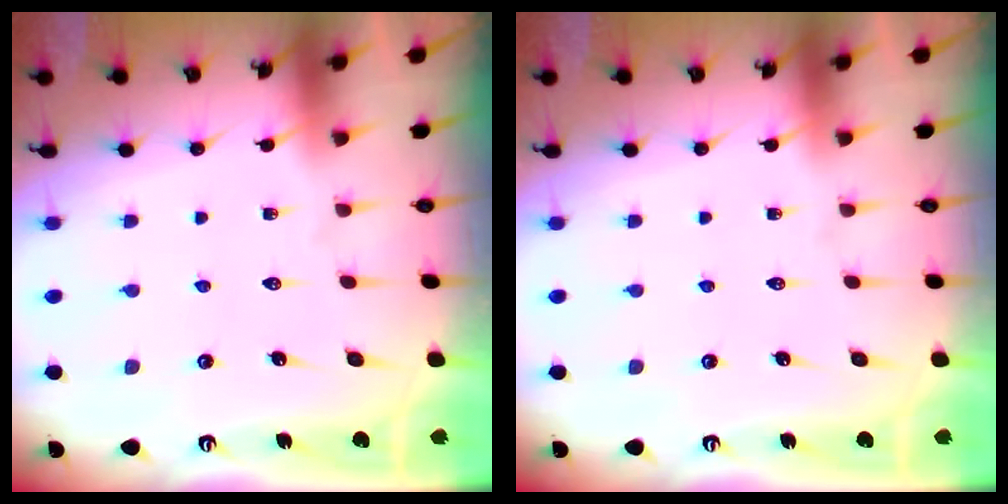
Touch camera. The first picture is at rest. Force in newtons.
{"total": 0.0}